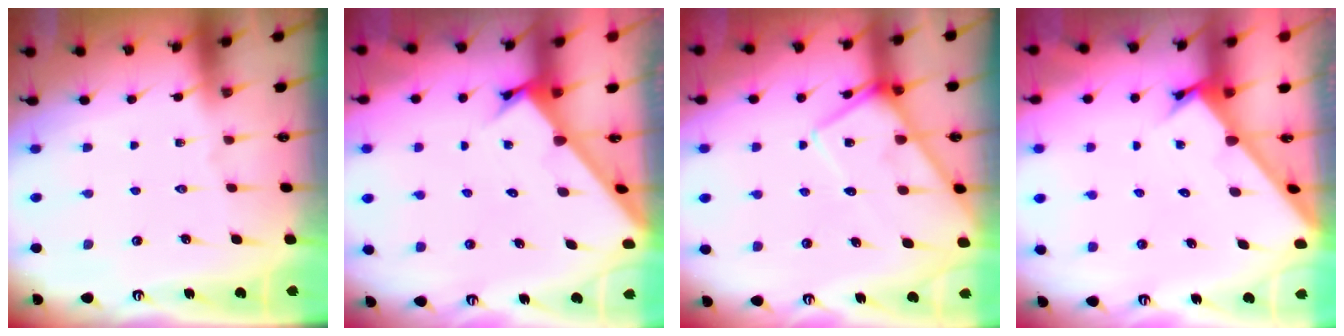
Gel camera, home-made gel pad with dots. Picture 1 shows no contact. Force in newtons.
{"total": 2.8, "press": 2.8, "slide": 0.2}
{"total": 9.9, "press": 9.8, "slide": 1.1}
{"total": 2.6, "press": 2.6, "slide": 0.2}